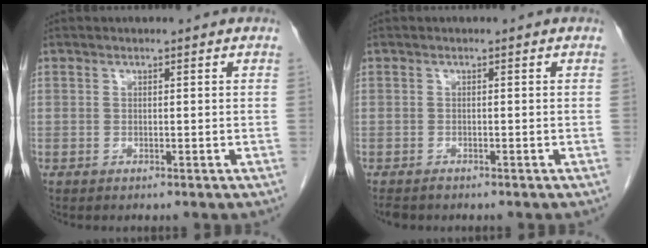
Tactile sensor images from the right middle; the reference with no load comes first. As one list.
[{"total": 1.6, "force": [-1.4, 0.6, 0.5], "torque": [-0.011, -0.004, -0.021]}]